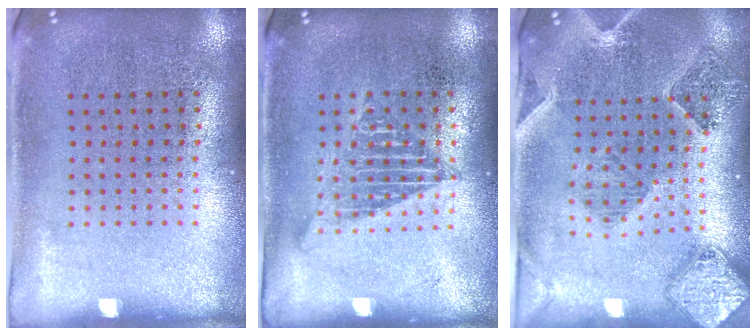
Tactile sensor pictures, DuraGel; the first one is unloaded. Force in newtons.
{"total": 1.2, "press": 1.1, "slide": 0.3}
{"total": 1.5, "press": 1.5, "slide": 0.4}